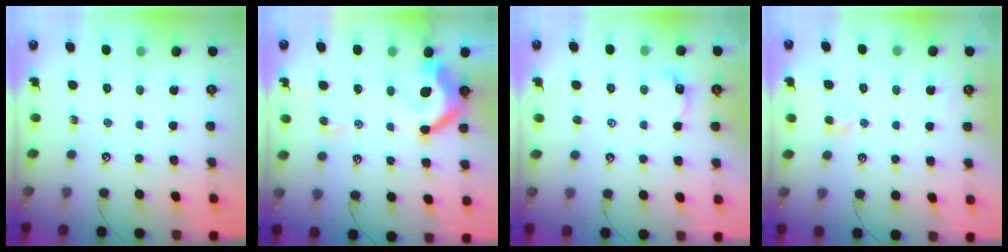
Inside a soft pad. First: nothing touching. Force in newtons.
{"total": 11.6, "press": 11.4, "slide": 1.7}
{"total": 1.7, "press": 1.7, "slide": 0.3}
{"total": 1.5, "press": 1.4, "slide": 0.5}